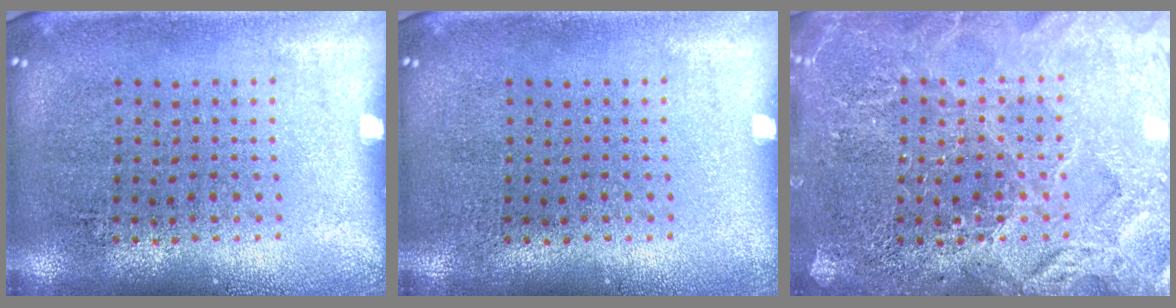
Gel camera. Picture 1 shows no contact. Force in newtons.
{"total": 0.0}
{"total": 3.6, "press": 3.6, "slide": 0.4}